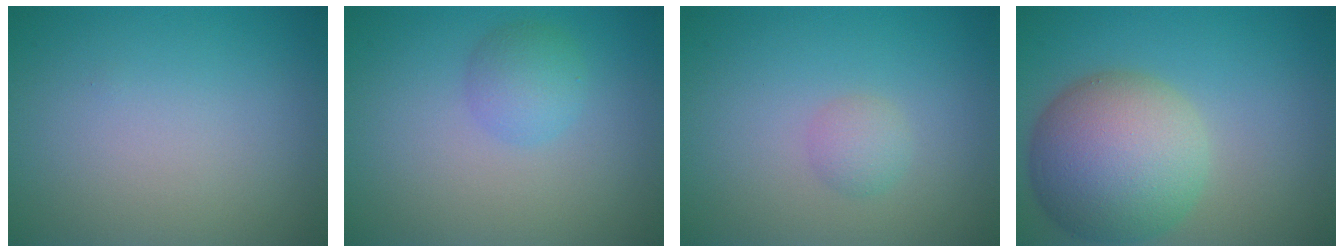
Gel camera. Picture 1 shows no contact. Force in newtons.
{"total": 2.3, "press": 2.3, "slide": 0.1}
{"total": 1.4, "press": 1.4, "slide": 0.1}
{"total": 9.5, "press": 9.4, "slide": 0.7}